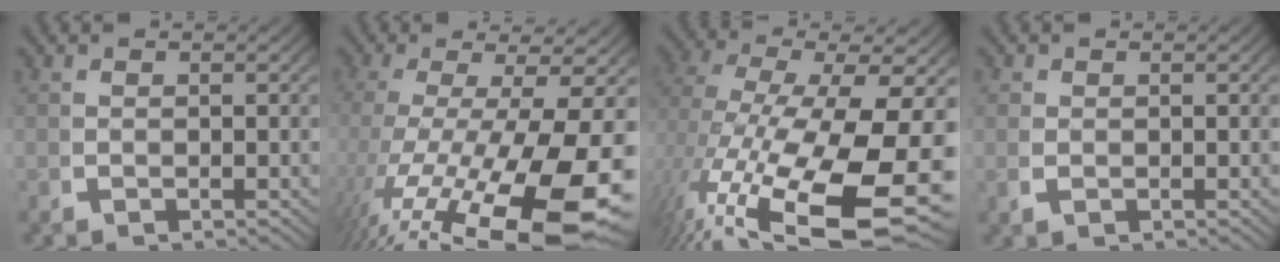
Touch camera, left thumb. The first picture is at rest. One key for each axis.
{"total": 15.3, "fx": -4.1, "fy": 8.1, "fz": 12.3, "tx": -0.256, "ty": -0.069, "tz": -0.016}
{"total": 15.3, "fx": -4.3, "fy": 7.9, "fz": 12.4, "tx": -0.266, "ty": -0.075, "tz": -0.016}
{"total": 1.2, "fx": 0.2, "fy": 1.1, "fz": 0.6, "tx": -0.023, "ty": -0.012, "tz": 0.011}